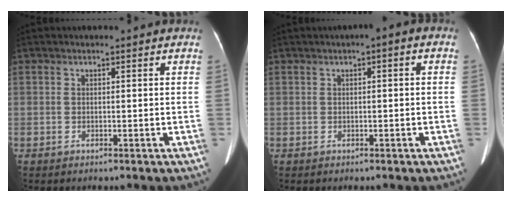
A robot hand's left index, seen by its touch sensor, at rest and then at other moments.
{"total": 1.6, "force": [0.1, 0.5, 1.5], "torque": [-0.016, 0.012, -0.004]}